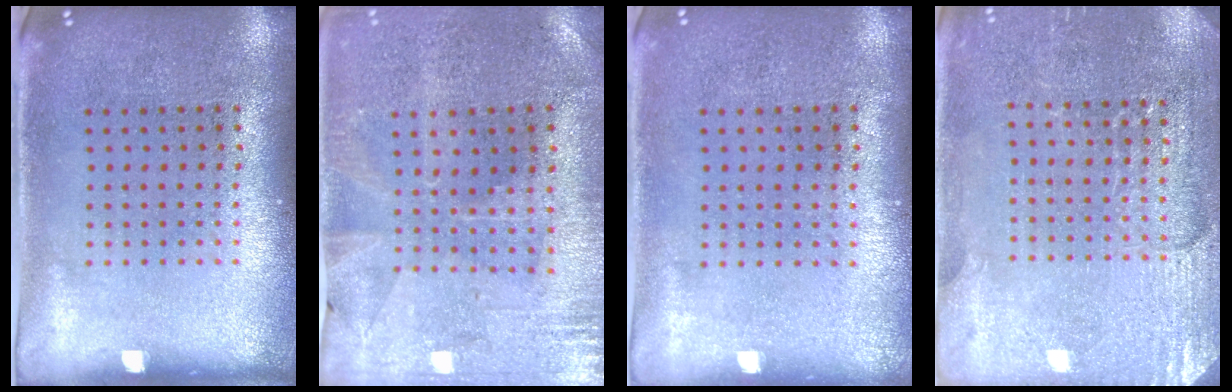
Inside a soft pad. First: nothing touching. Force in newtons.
{"total": 0.5, "press": 0.3, "slide": 0.4}
{"total": 0.0}
{"total": 2.9, "press": 2.9, "slide": 0.2}